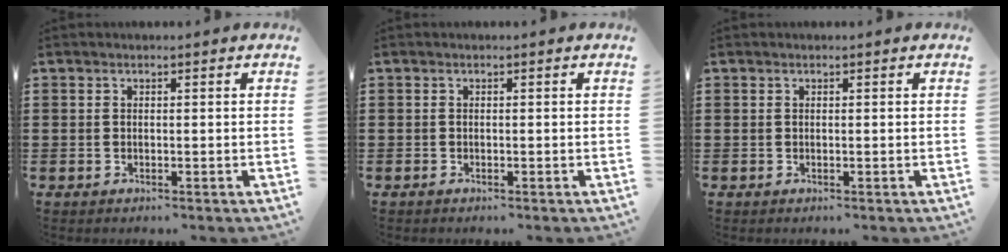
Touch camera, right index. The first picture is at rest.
{"total": 0.0}
{"total": 0.0}